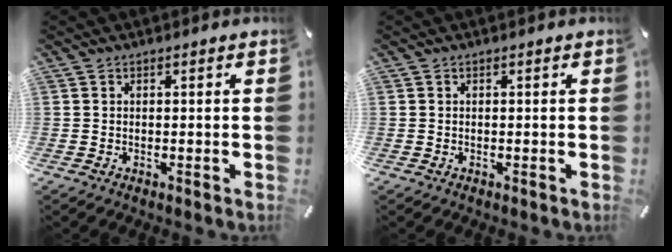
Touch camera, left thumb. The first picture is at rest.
{"total": 0.0}